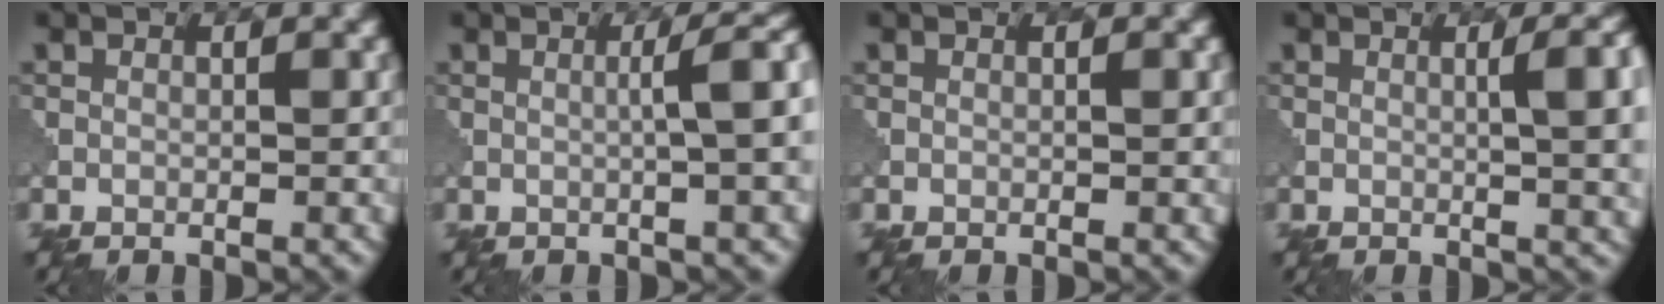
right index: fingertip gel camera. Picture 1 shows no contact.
{"total": 5.3, "force": [0.3, 1.3, 5.1], "torque": [-0.058, 0.018, 0.003]}
{"total": 0.5, "force": [0.1, 0.0, 0.5], "torque": [-0.007, 0.002, 0.001]}
{"total": 7.1, "force": [0.6, 2.6, 6.5], "torque": [-0.043, 0.012, 0.009]}